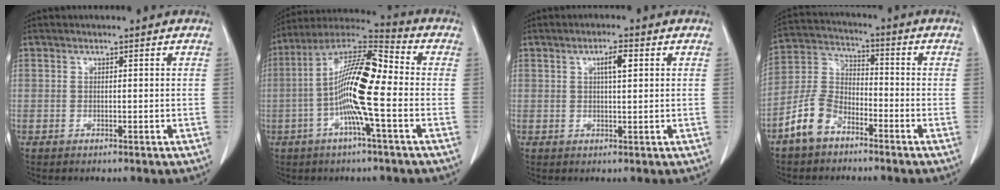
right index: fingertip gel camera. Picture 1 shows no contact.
{"total": 14.3, "force": [-2.2, 1.4, 14.1], "torque": [-0.269, 0.016, -0.051]}
{"total": 3.3, "force": [1.2, 0.6, 3.0], "torque": [-0.052, 0.002, 0.018]}
{"total": 8.4, "force": [-5.3, 4.9, 4.3], "torque": [-0.108, 0.016, -0.111]}